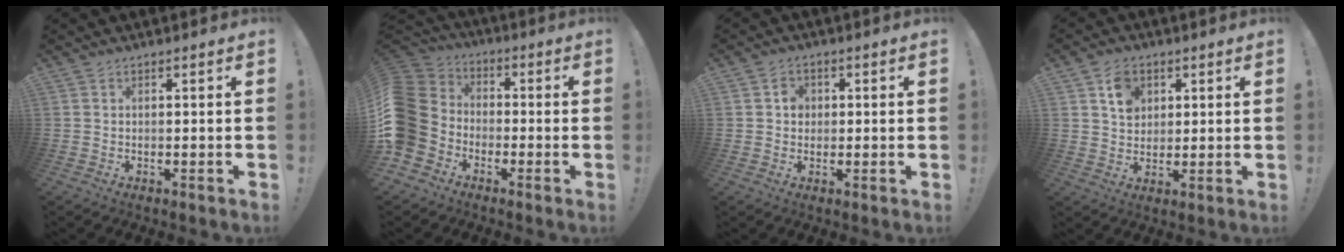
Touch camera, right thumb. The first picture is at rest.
{"total": 14.6, "force": [-3.6, 12.0, 7.5], "torque": [-0.149, 0.031, -0.061]}
{"total": 3.4, "force": [0.2, 3.1, 1.5], "torque": [-0.009, -0.001, -0.001]}
{"total": 7.2, "force": [3.3, 5.6, 3.1], "torque": [-0.042, -0.008, 0.059]}